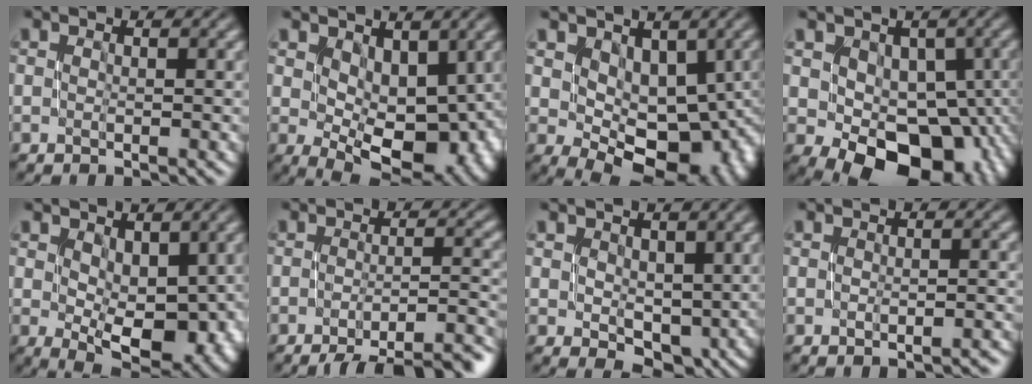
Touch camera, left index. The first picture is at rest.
{"total": 8.9, "force": [0.4, 5.6, 6.9], "torque": [-0.109, -0.019, 0.026]}
{"total": 9.1, "force": [0.7, 6.2, 6.6], "torque": [-0.083, -0.022, 0.027]}
{"total": 9.9, "force": [-1.8, 7.1, 6.6], "torque": [-0.075, -0.014, -0.023]}
{"total": 7.8, "force": [-0.2, 4.6, 6.3], "torque": [-0.114, -0.016, 0.012]}
{"total": 7.5, "force": [-5.5, 1.7, 4.9], "torque": [-0.053, 0.008, -0.079]}
{"total": 3.6, "force": [1.1, 2.6, 2.3], "torque": [-0.036, -0.007, 0.024]}
{"total": 1.3, "force": [-0.9, 0.5, 0.9], "torque": [0.000, 0.001, -0.017]}